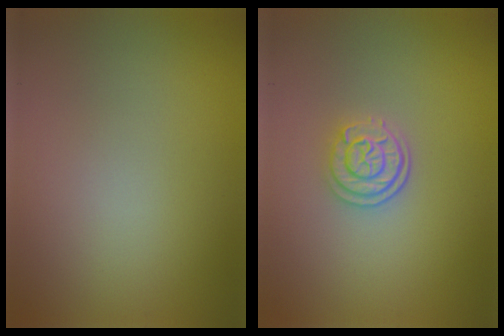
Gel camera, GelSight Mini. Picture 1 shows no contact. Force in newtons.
{"total": 2.6, "press": 2.2, "slide": 1.3}